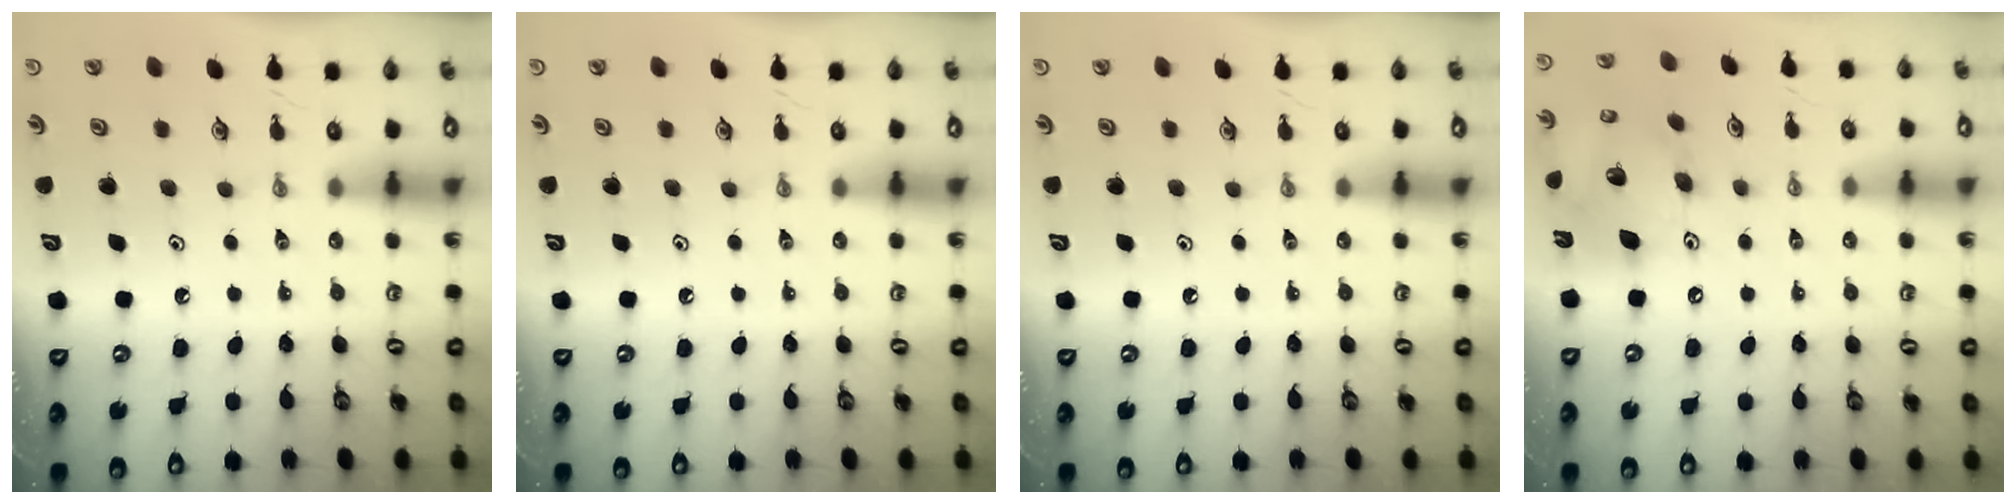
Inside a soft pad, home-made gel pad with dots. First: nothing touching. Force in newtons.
{"total": 0.0}
{"total": 0.0}
{"total": 14.7, "press": 14.5, "slide": 2.5}